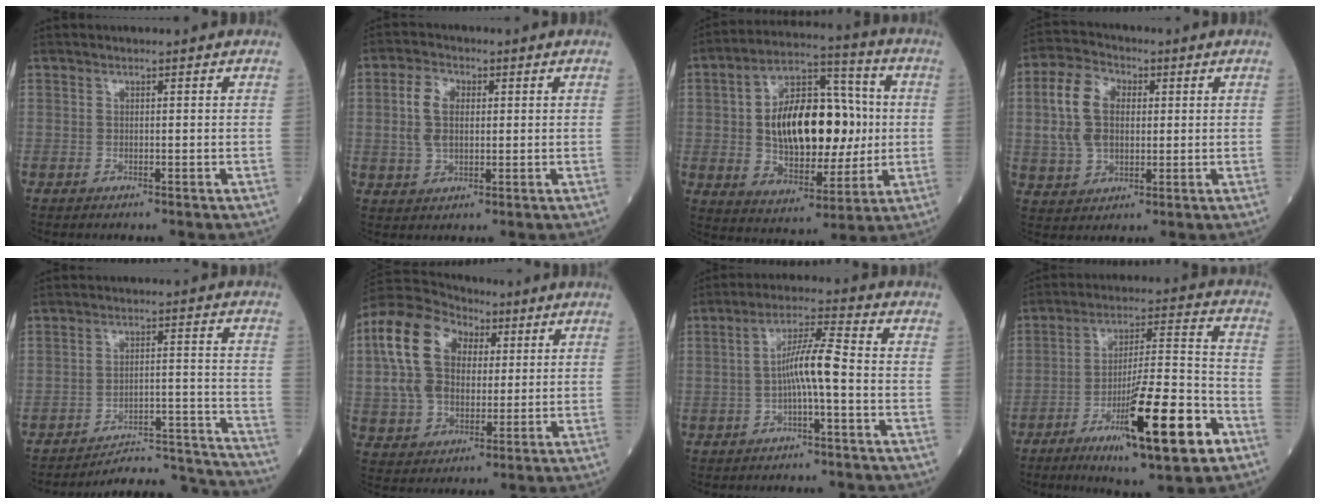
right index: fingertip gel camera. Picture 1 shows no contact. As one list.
[{"total": 5.4, "force": [1.0, 3.4, 4.1], "torque": [-0.097, 0.012, 0.023]}, {"total": 18.3, "force": [1.2, 9.3, 15.7], "torque": [-0.274, 0.028, 0.025]}, {"total": 9.2, "force": [1.8, 6.1, 6.6], "torque": [-0.154, 0.024, 0.039]}, {"total": 14.2, "force": [-14.2, -0.3, 0.1], "torque": [0.017, 0.039, -0.190]}, {"total": 14.4, "force": [4.2, 9.9, 9.6], "torque": [-0.226, 0.044, 0.078]}, {"total": 6.3, "force": [-1.0, 0.2, 6.2], "torque": [-0.113, 0.016, -0.018]}, {"total": 17.7, "force": [-8.5, 1.7, 15.4], "torque": [-0.250, -0.014, -0.131]}]